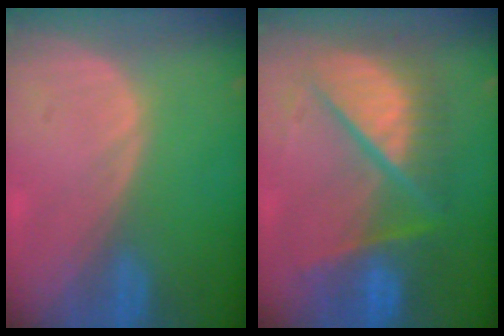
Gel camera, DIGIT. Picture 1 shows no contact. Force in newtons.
{"total": 10.4, "press": 10.3, "slide": 1.2}